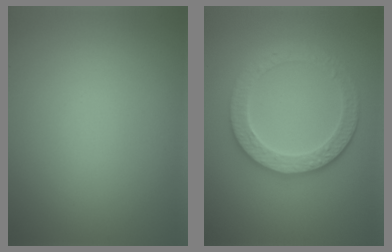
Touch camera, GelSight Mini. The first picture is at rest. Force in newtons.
{"total": 4.5, "press": 4.0, "slide": 2.1}